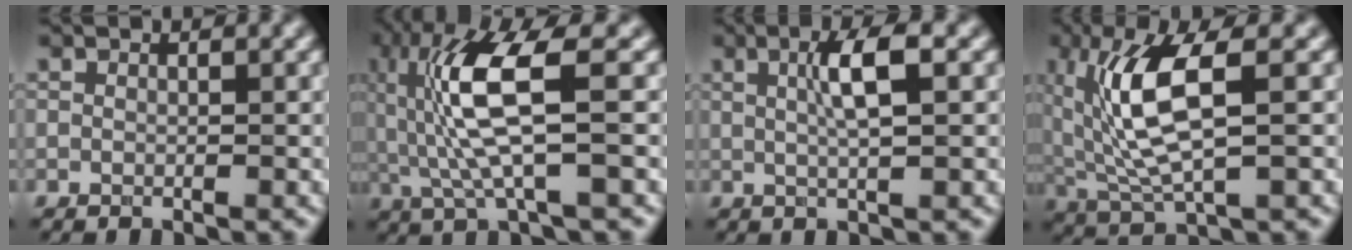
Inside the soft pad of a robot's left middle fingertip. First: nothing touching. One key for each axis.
{"total": 8.1, "fx": 0.7, "fy": 2.0, "fz": 7.8, "tx": -0.171, "ty": -0.001, "tz": 0.023}
{"total": 3.8, "fx": 0.7, "fy": 0.8, "fz": 3.7, "tx": -0.063, "ty": 0.010, "tz": 0.011}
{"total": 8.0, "fx": 1.5, "fy": 2.7, "fz": 7.3, "tx": -0.156, "ty": -0.004, "tz": 0.034}